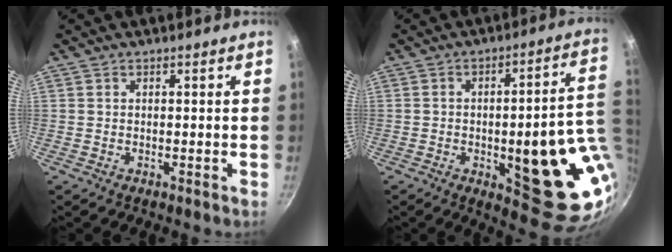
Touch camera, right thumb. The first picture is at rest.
{"total": 21.2, "force": [-2.6, 6.9, 19.8], "torque": [-0.208, -0.002, -0.027]}